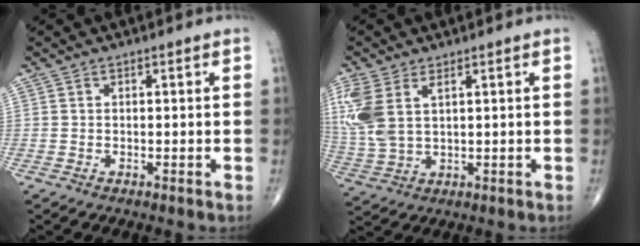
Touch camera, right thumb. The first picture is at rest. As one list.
[{"total": 10.7, "force": [3.7, 5.6, 8.3], "torque": [-0.214, 0.002, 0.088]}]